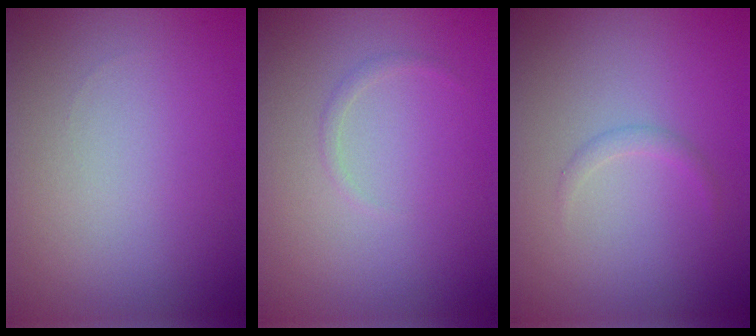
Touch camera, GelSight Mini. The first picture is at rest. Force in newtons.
{"total": 0.6, "press": 0.6, "slide": 0.0}
{"total": 0.8, "press": 0.8, "slide": 0.1}